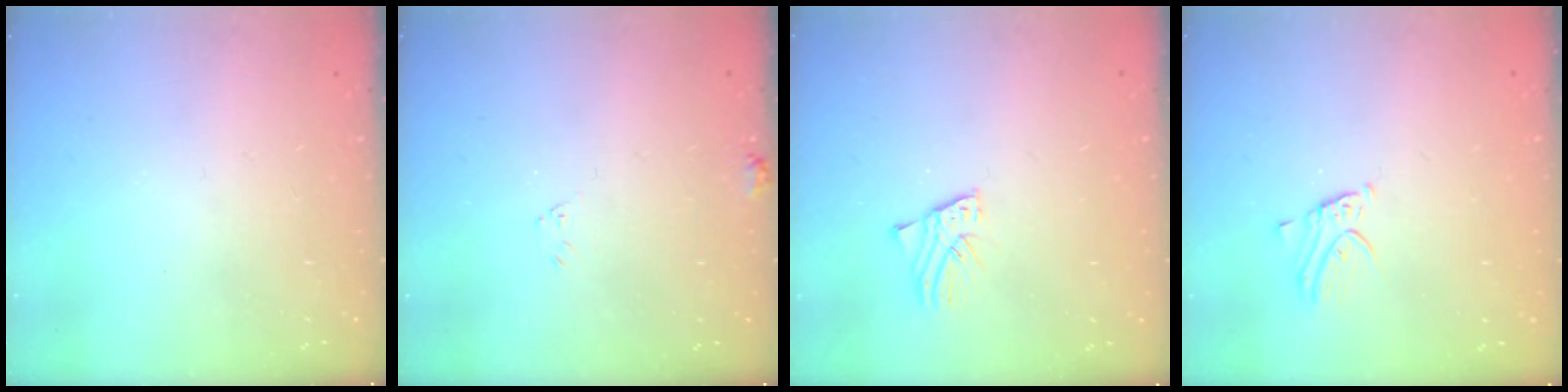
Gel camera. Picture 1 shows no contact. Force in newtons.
{"total": 5.5, "press": 5.5, "slide": 0.3}
{"total": 1.6, "press": 1.6, "slide": 0.2}
{"total": 3.0, "press": 3.0, "slide": 0.1}